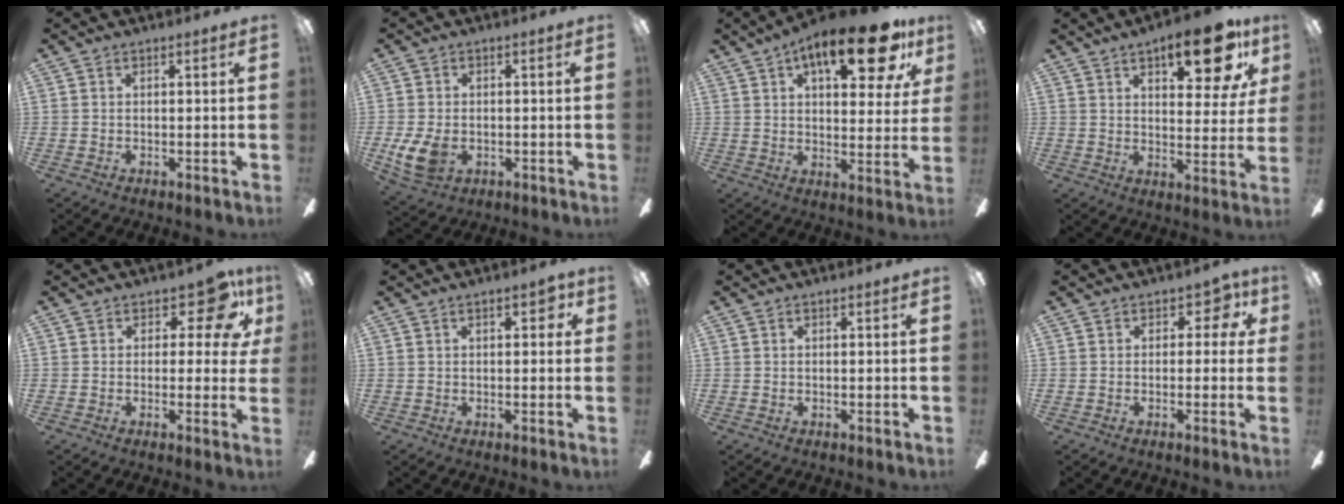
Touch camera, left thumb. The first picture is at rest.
{"total": 7.5, "force": [-1.8, 5.0, 5.3], "torque": [-0.129, -0.003, -0.032]}
{"total": 19.6, "force": [10.9, 7.6, 14.5], "torque": [-0.202, -0.043, 0.167]}
{"total": 15.8, "force": [9.0, 5.8, 11.6], "torque": [-0.146, -0.032, 0.138]}
{"total": 8.6, "force": [4.4, 4.6, 5.8], "torque": [-0.066, -0.024, 0.073]}
{"total": 3.5, "force": [1.5, 1.6, 2.8], "torque": [-0.033, -0.001, 0.019]}
{"total": 0.0}
{"total": 4.5, "force": [1.2, 3.2, 2.9], "torque": [-0.034, 0.003, 0.018]}